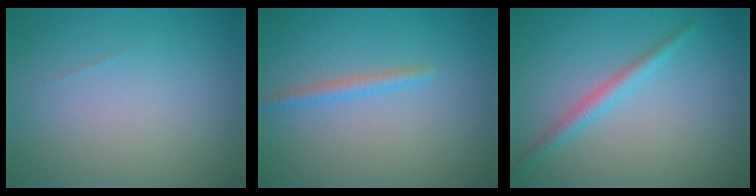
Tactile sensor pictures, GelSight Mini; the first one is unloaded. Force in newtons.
{"total": 1.4, "press": 1.4, "slide": 0.0}
{"total": 2.0, "press": 2.0, "slide": 0.0}